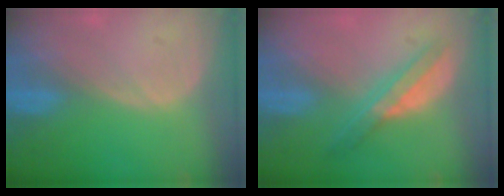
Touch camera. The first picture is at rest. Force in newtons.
{"total": 5.7, "press": 5.3, "slide": 1.9}